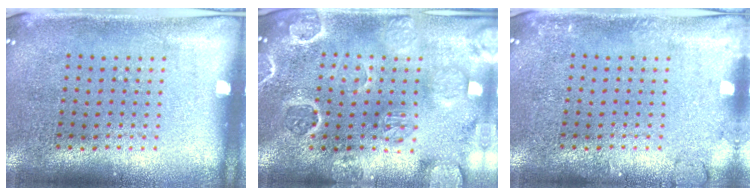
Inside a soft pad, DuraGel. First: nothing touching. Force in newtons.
{"total": 3.4, "press": 3.1, "slide": 1.3}
{"total": 1.4, "press": 1.4, "slide": 0.2}